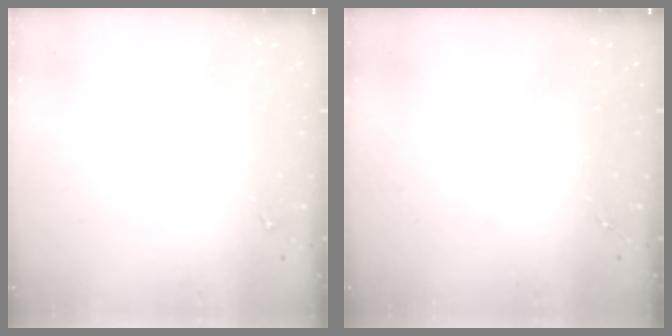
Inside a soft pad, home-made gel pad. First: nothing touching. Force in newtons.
{"total": 0.0}